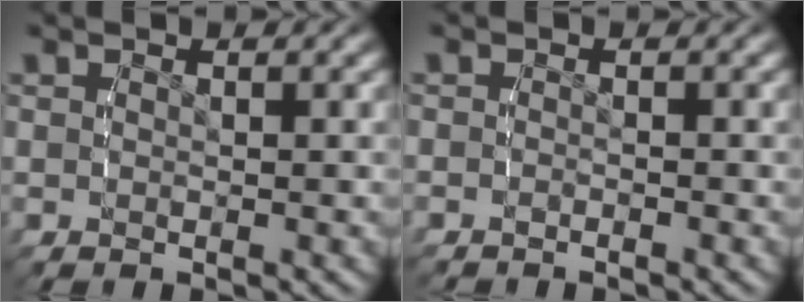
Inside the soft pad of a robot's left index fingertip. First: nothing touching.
{"total": 0.9, "force": [-0.8, 0.3, -0.3], "torque": [-0.001, -0.009, -0.010]}